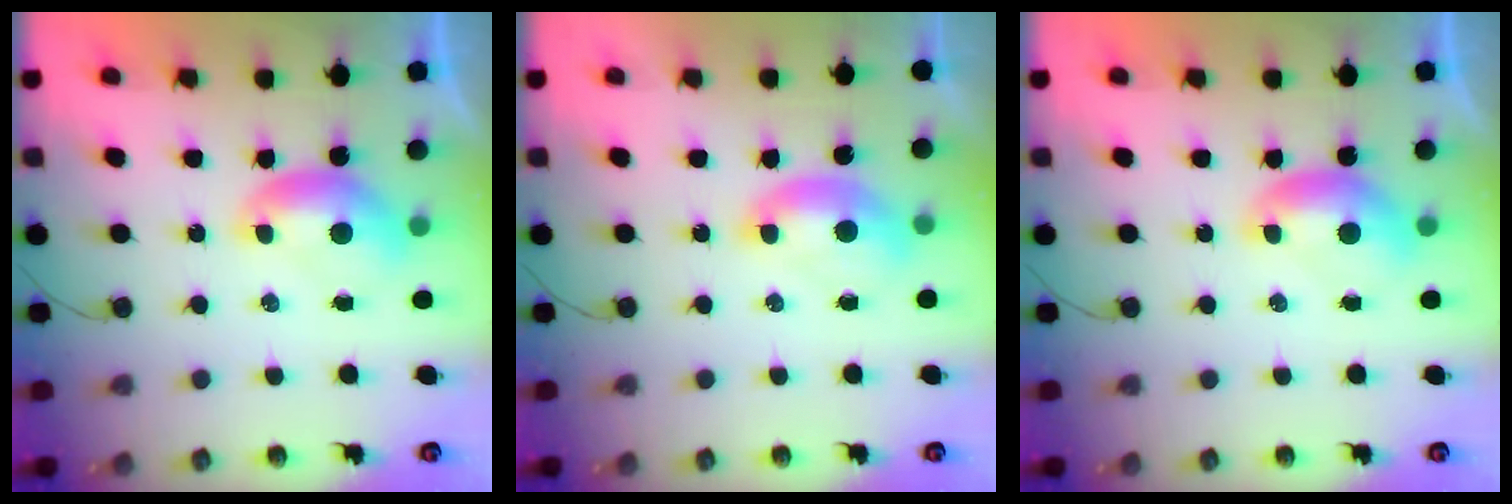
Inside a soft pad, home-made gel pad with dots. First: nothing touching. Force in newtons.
{"total": 1.6, "press": 1.5, "slide": 0.6}
{"total": 0.0}